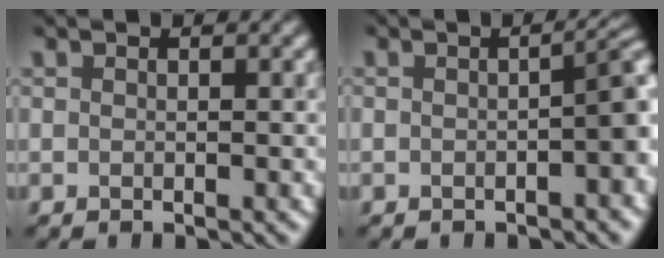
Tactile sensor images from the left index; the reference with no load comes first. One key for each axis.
{"total": 3.5, "fx": -1.1, "fy": 1.0, "fz": 3.2, "tx": -0.037, "ty": 0.009, "tz": -0.013}